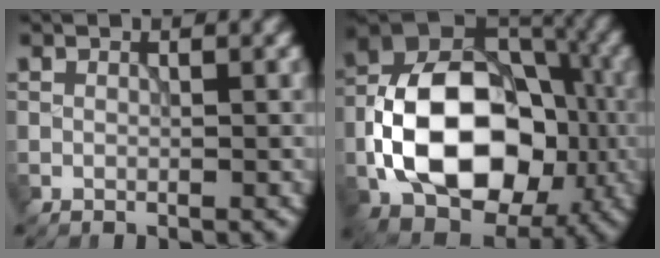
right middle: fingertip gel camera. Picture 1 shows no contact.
{"total": 14.8, "force": [-3.2, 10.0, 10.4], "torque": [-0.167, 0.005, -0.075]}